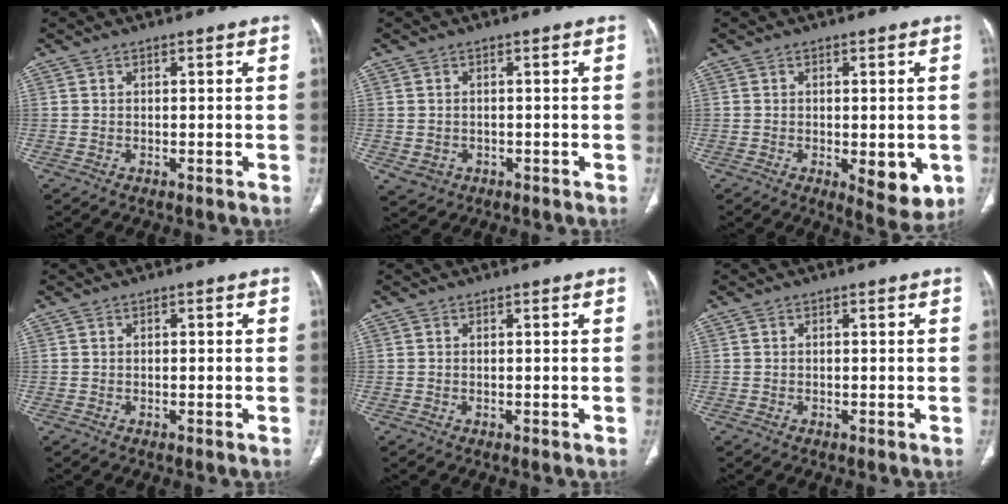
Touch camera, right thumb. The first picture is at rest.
{"total": 3.1, "force": [-0.8, 2.8, 1.1], "torque": [-0.019, 0.004, 0.001]}
{"total": 7.5, "force": [-1.8, 3.3, 6.4], "torque": [-0.065, -0.013, -0.014]}
{"total": 0.0}
{"total": 0.0}
{"total": 0.0}